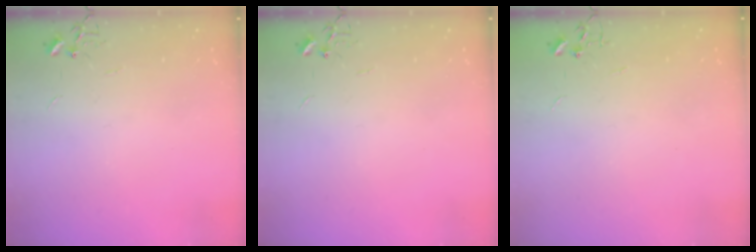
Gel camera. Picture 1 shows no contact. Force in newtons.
{"total": 0.0}
{"total": 0.0}